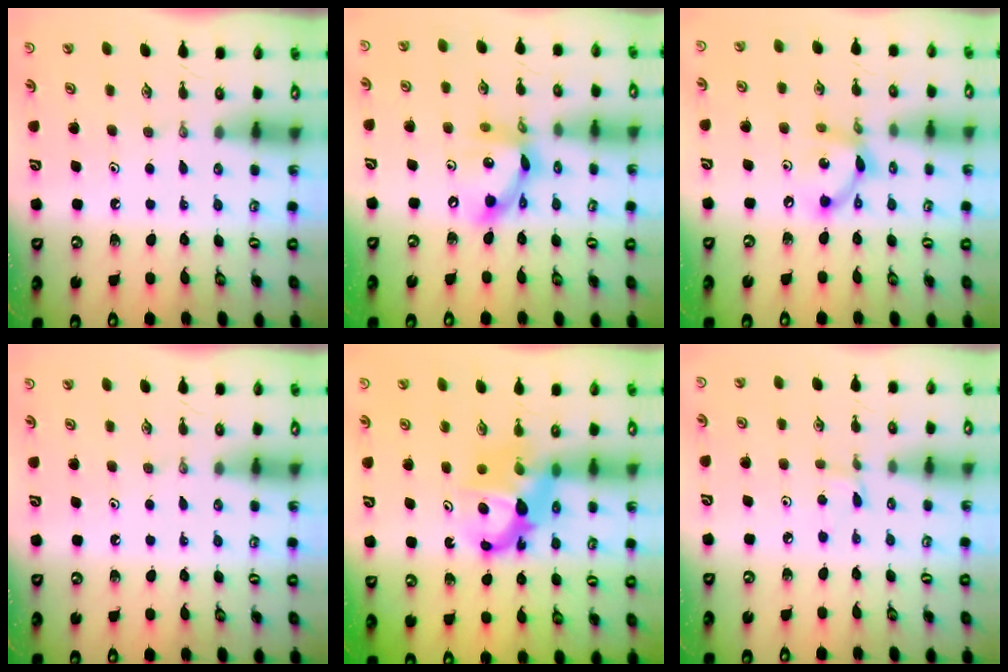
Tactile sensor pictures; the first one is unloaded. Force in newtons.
{"total": 13.4, "press": 13.4, "slide": 0.8}
{"total": 9.5, "press": 9.5, "slide": 0.5}
{"total": 0.0}
{"total": 7.2, "press": 7.2, "slide": 0.1}
{"total": 1.9, "press": 1.9, "slide": 0.2}